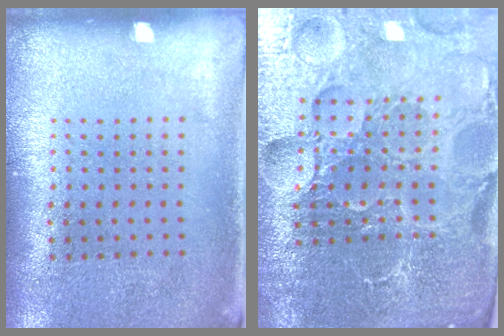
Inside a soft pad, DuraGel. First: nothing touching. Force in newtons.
{"total": 5.7, "press": 5.3, "slide": 2.2}